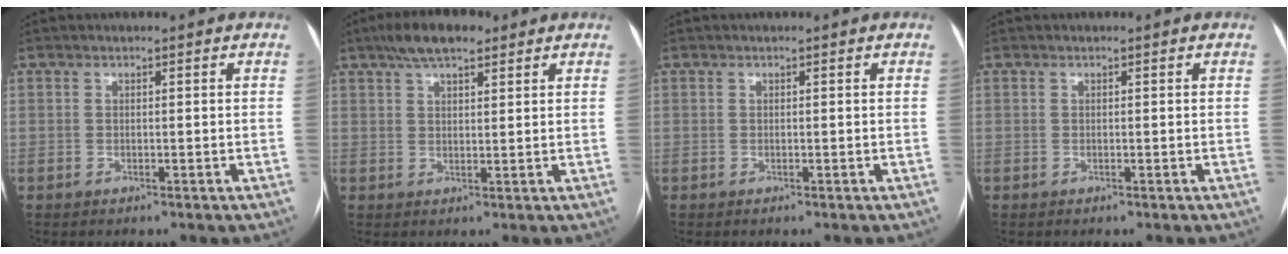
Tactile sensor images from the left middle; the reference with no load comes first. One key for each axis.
{"total": 6.9, "fx": 4.8, "fy": 2.3, "fz": 4.4, "tx": -0.082, "ty": 0.021, "tz": 0.081}
{"total": 0.0}
{"total": 0.0}